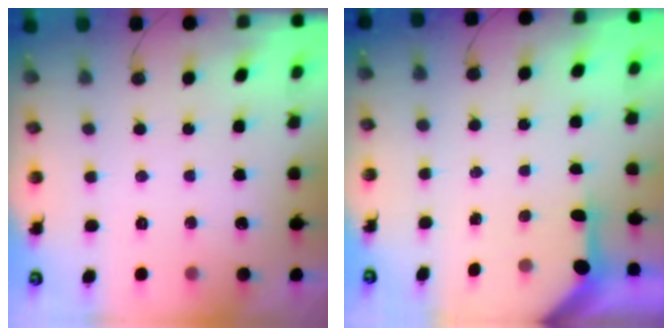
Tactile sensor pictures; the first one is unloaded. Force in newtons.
{"total": 3.2, "press": 3.2, "slide": 0.2}